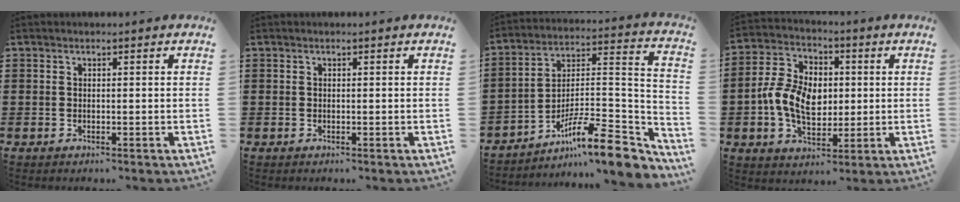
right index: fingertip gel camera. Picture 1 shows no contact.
{"total": 0.0}
{"total": 12.8, "force": [-8.7, 3.4, 8.8], "torque": [-0.127, 0.014, -0.158]}
{"total": 8.9, "force": [-0.7, 6.3, 6.3], "torque": [-0.150, 0.011, -0.016]}